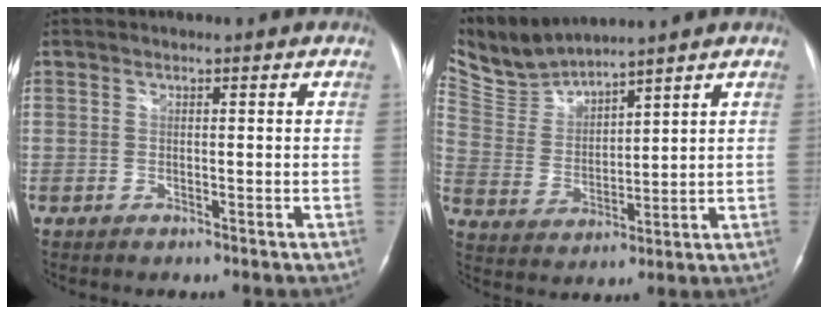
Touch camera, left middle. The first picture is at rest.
{"total": 7.5, "force": [7.5, 0.2, 0.5], "torque": [-0.033, 0.008, 0.168]}